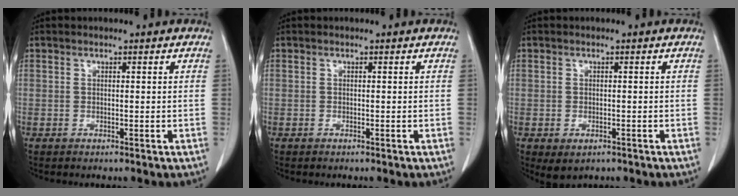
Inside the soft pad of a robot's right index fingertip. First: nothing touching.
{"total": 0.0}
{"total": 2.4, "force": [-1.1, 1.4, 1.6], "torque": [-0.029, -0.007, -0.003]}